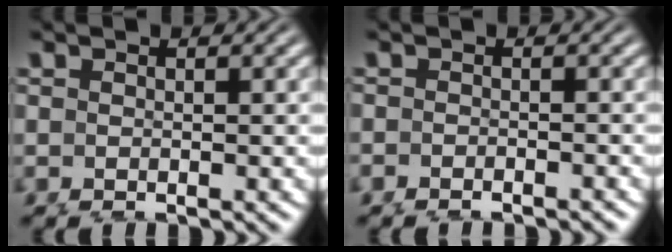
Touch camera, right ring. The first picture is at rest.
{"total": 1.4, "force": [-1.4, -0.2, -0.2], "torque": [0.008, -0.005, -0.021]}